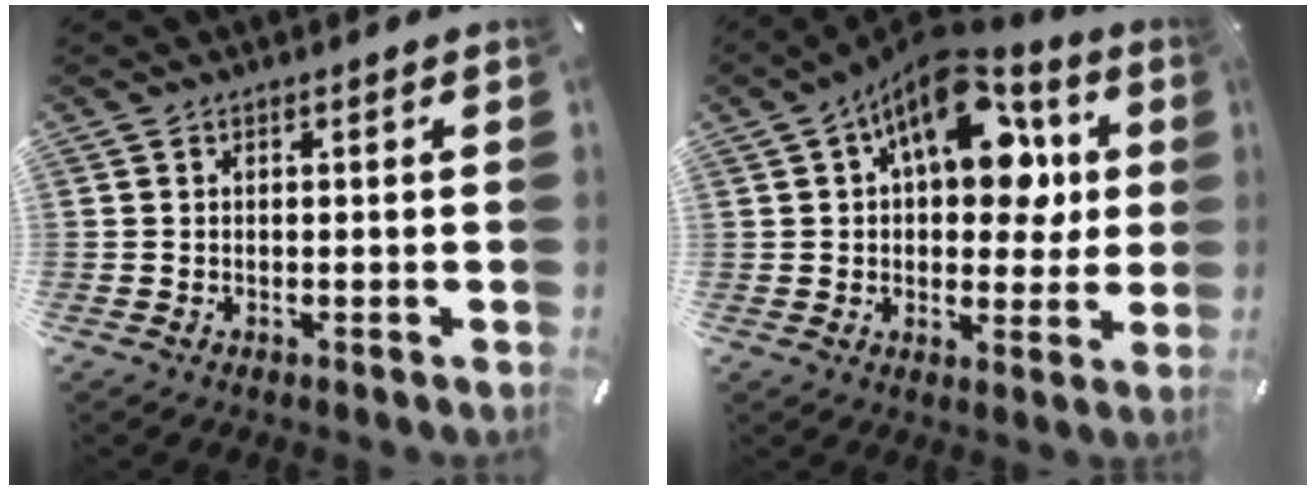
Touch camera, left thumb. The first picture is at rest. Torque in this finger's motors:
{"motor_torque": [2.50, 2.51, 1.60, -1.17, 0.22]}